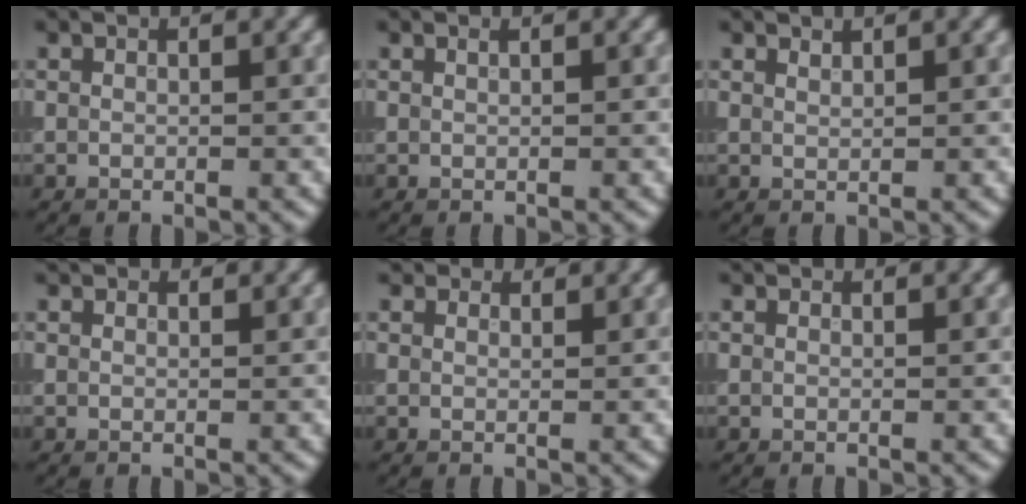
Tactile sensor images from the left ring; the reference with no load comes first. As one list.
[{"total": 0.0}, {"total": 0.6, "force": [0.6, 0.1, 0.1], "torque": [-0.001, 0.000, 0.015]}, {"total": 2.0, "force": [1.9, 0.4, 0.4], "torque": [-0.015, 0.001, 0.021]}, {"total": 3.3, "force": [2.9, 1.3, 0.9], "torque": [-0.020, -0.004, 0.042]}, {"total": 1.6, "force": [1.5, 0.3, 0.3], "torque": [-0.014, -0.002, 0.013]}]